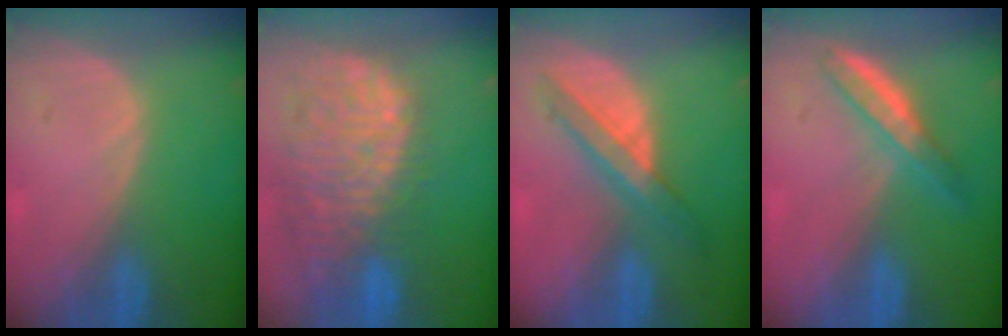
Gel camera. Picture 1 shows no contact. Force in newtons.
{"total": 13.8, "press": 11.6, "slide": 7.5}
{"total": 5.7, "press": 5.7, "slide": 0.3}
{"total": 4.9, "press": 4.5, "slide": 2.0}